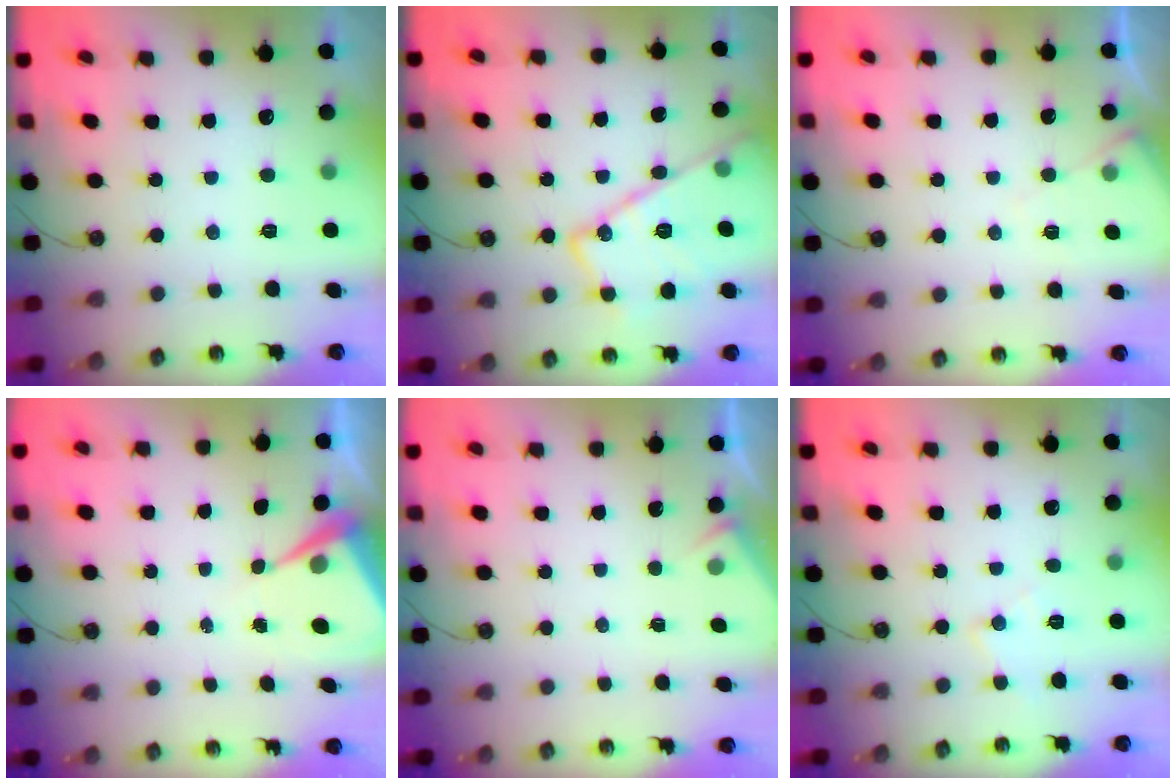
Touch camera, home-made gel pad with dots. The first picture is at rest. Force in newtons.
{"total": 18.9, "press": 18.9, "slide": 0.9}
{"total": 5.6, "press": 5.6, "slide": 0.9}
{"total": 6.7, "press": 6.7, "slide": 0.3}
{"total": 2.8, "press": 2.7, "slide": 0.4}
{"total": 6.7, "press": 6.7, "slide": 0.4}